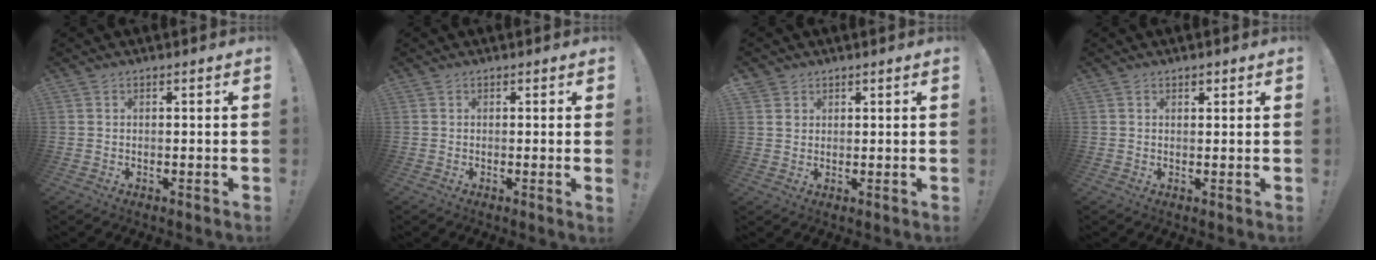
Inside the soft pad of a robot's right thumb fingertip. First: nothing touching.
{"total": 1.4, "force": [0.2, -0.6, 1.3], "torque": [-0.015, -0.007, -0.001]}
{"total": 3.5, "force": [1.8, 2.9, 0.5], "torque": [0.004, -0.012, 0.032]}
{"total": 1.0, "force": [0.7, 0.6, 0.3], "torque": [0.009, -0.005, 0.011]}